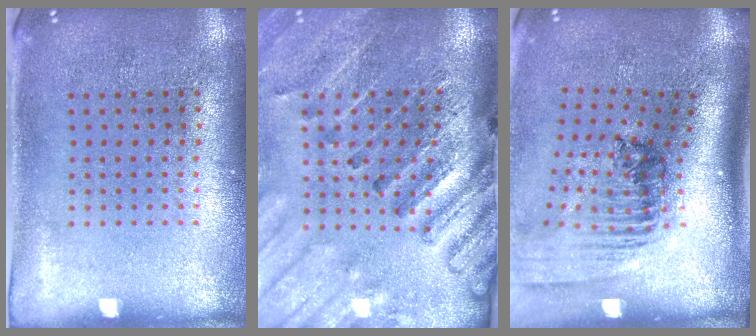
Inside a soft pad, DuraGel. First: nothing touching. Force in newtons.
{"total": 3.0, "press": 2.9, "slide": 0.8}
{"total": 2.2, "press": 1.6, "slide": 1.6}